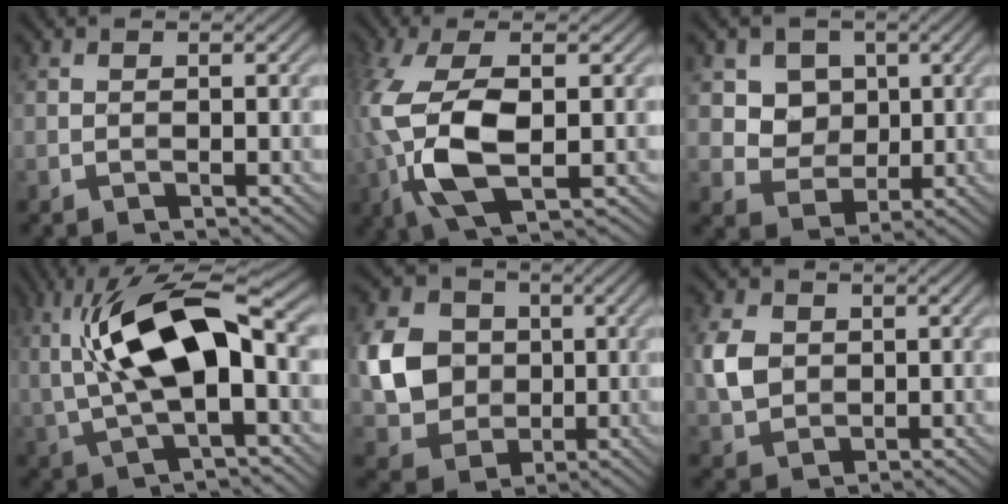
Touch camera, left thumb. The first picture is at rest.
{"total": 11.6, "force": [-1.2, 5.3, 10.3], "torque": [-0.246, -0.004, -0.024]}
{"total": 6.2, "force": [2.2, 5.3, 2.1], "torque": [-0.066, -0.017, 0.058]}
{"total": 12.3, "force": [1.6, 4.8, 11.2], "torque": [-0.213, 0.009, 0.026]}
{"total": 8.4, "force": [0.5, 7.4, 3.9], "torque": [-0.106, -0.004, 0.007]}
{"total": 4.5, "force": [0.7, 3.7, 2.4], "torque": [-0.067, 0.002, 0.014]}